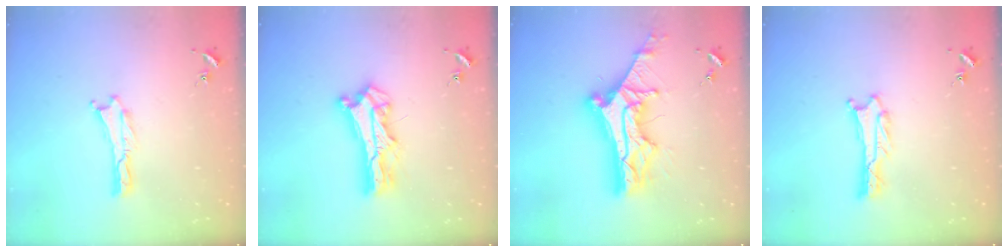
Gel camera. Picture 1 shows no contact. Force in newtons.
{"total": 8.4, "press": 8.3, "slide": 0.8}
{"total": 12.8, "press": 12.7, "slide": 1.1}
{"total": 1.7, "press": 1.7, "slide": 0.1}